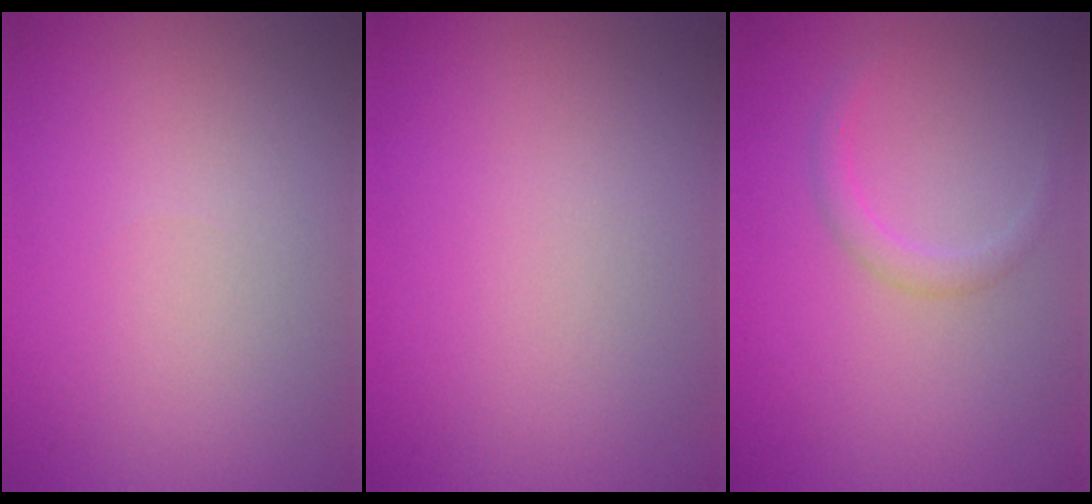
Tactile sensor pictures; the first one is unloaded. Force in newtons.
{"total": 0.0}
{"total": 1.4, "press": 1.4, "slide": 0.1}